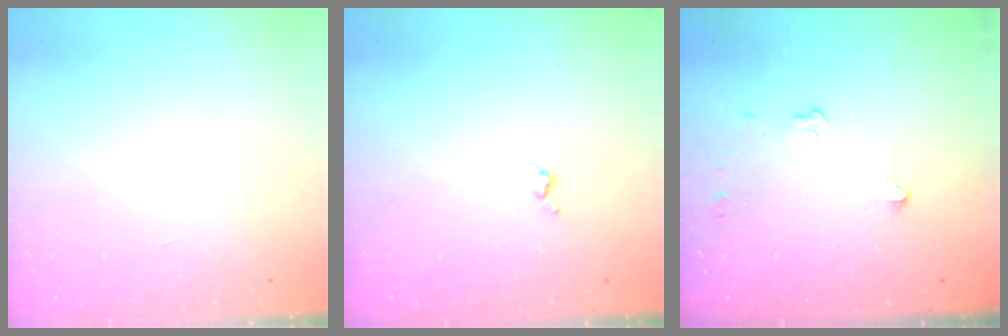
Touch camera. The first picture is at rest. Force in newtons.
{"total": 4.1, "press": 4.0, "slide": 0.6}
{"total": 2.9, "press": 2.9, "slide": 0.5}